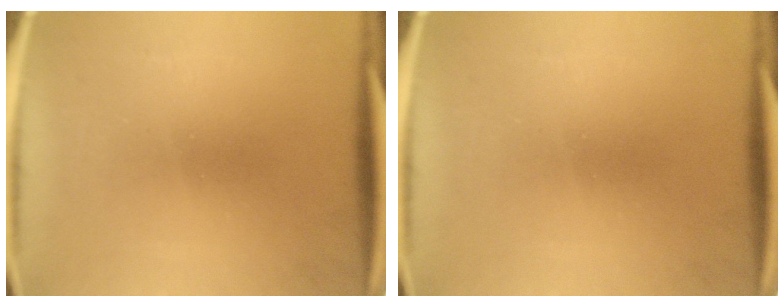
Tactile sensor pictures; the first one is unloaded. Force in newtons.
{"total": 0.0}